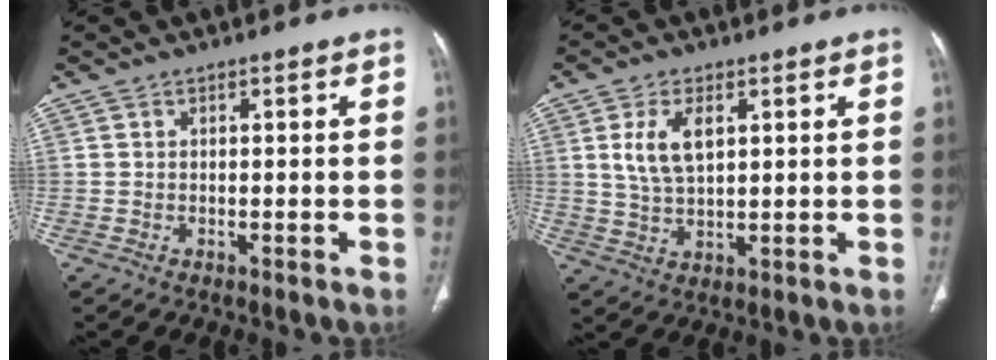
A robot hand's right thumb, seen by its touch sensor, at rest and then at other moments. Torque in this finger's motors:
{"motor_torque": [-0.14, 0.19, 0.12, 0.14, 0.06]}